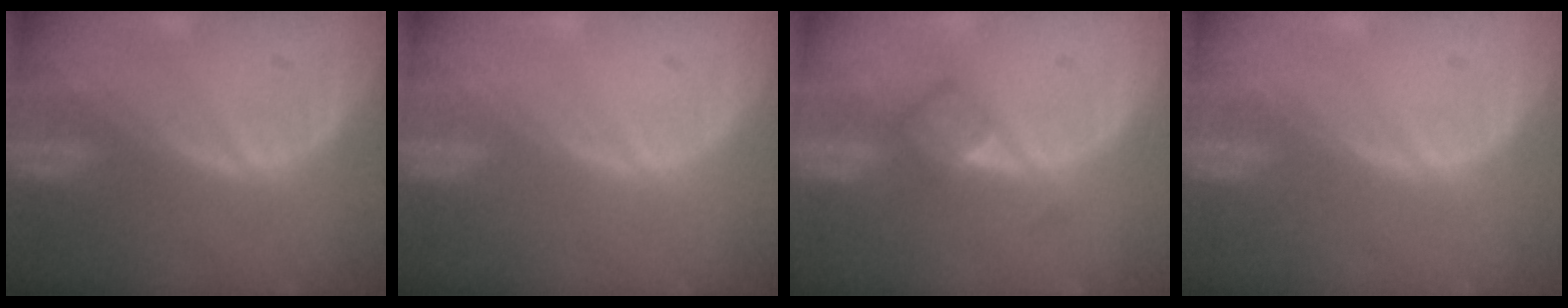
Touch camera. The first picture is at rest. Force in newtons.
{"total": 0.0}
{"total": 3.2, "press": 3.0, "slide": 1.2}
{"total": 0.0}